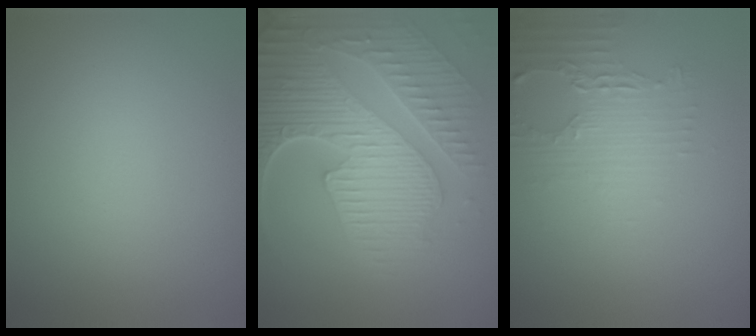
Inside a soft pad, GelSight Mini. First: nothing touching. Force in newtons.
{"total": 9.7, "press": 6.6, "slide": 7.2}
{"total": 2.7, "press": 2.4, "slide": 1.3}